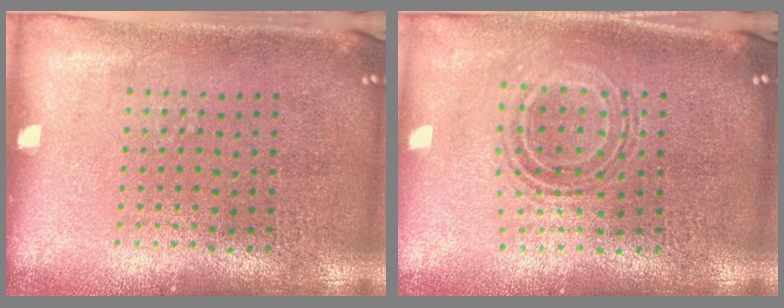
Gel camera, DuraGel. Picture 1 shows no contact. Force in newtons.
{"total": 0.8, "press": 0.8, "slide": 0.4}